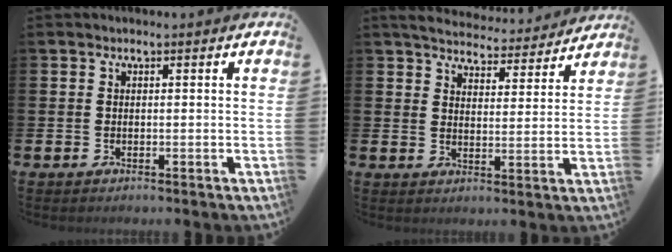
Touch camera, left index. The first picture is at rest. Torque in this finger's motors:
{"motor_torque": [1.11, -1.03, 0.11, 0.02]}